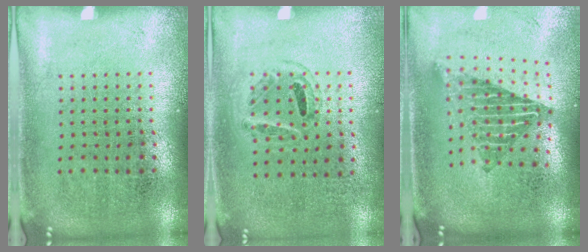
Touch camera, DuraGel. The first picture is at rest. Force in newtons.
{"total": 0.9, "press": 0.8, "slide": 0.4}
{"total": 2.2, "press": 1.6, "slide": 1.6}